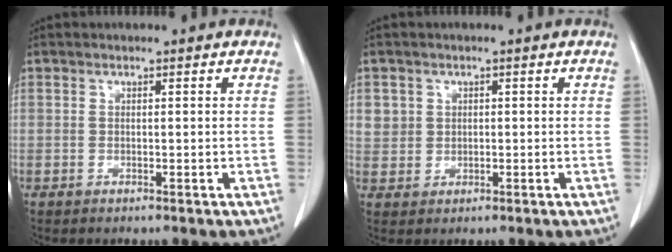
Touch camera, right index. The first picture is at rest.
{"total": 3.0, "force": [1.0, 2.8, 0.4], "torque": [0.004, 0.001, 0.019]}